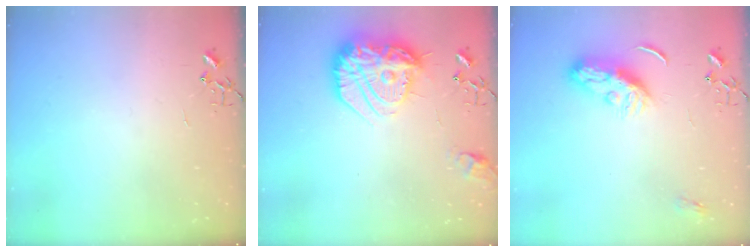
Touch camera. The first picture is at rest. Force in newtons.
{"total": 20.7, "press": 20.6, "slide": 1.5}
{"total": 8.8, "press": 8.8, "slide": 0.5}